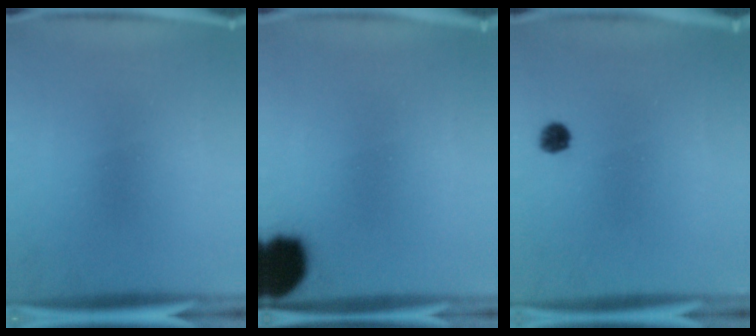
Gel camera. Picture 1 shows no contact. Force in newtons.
{"total": 15.6}
{"total": 2.3}